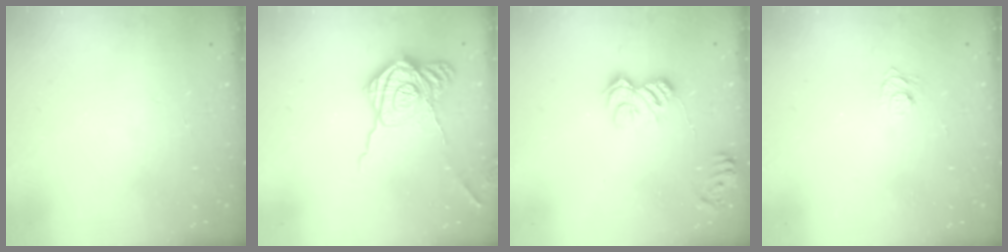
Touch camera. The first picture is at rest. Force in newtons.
{"total": 18.6, "press": 18.6, "slide": 1.4}
{"total": 8.6, "press": 8.6, "slide": 0.0}
{"total": 5.8, "press": 5.7, "slide": 0.7}